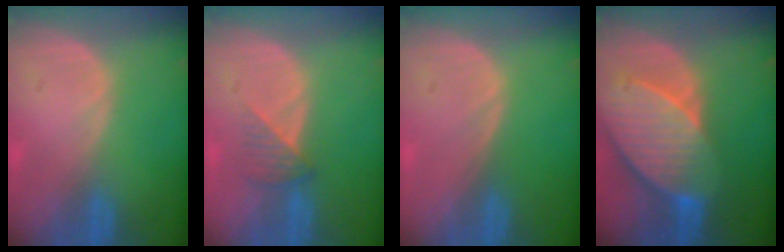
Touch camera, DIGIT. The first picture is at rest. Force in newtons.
{"total": 3.1, "press": 2.9, "slide": 1.3}
{"total": 0.0}
{"total": 10.7, "press": 9.4, "slide": 5.0}